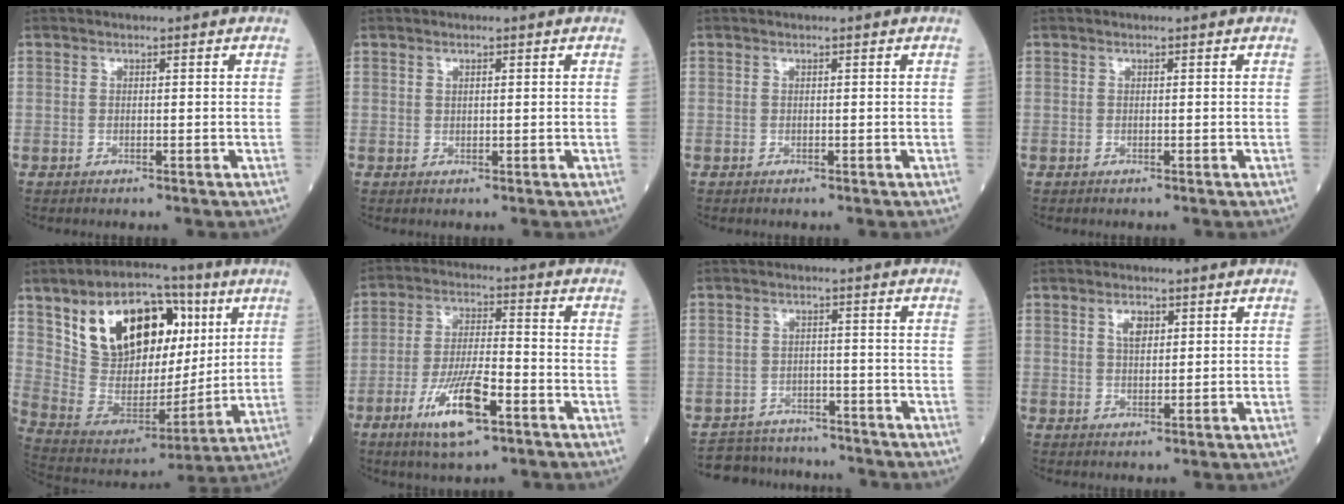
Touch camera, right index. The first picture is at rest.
{"total": 0.6, "force": [0.3, 0.3, 0.4], "torque": [-0.007, -0.001, 0.006]}
{"total": 0.0}
{"total": 0.0}
{"total": 20.8, "force": [8.2, 11.6, 15.3], "torque": [-0.266, 0.032, 0.151]}
{"total": 11.1, "force": [-5.4, 2.2, 9.5], "torque": [-0.184, -0.013, -0.095]}
{"total": 7.9, "force": [-7.2, 3.2, 0.2], "torque": [0.004, 0.018, -0.103]}
{"total": 2.8, "force": [1.2, 1.4, 2.1], "torque": [-0.038, 0.003, 0.023]}